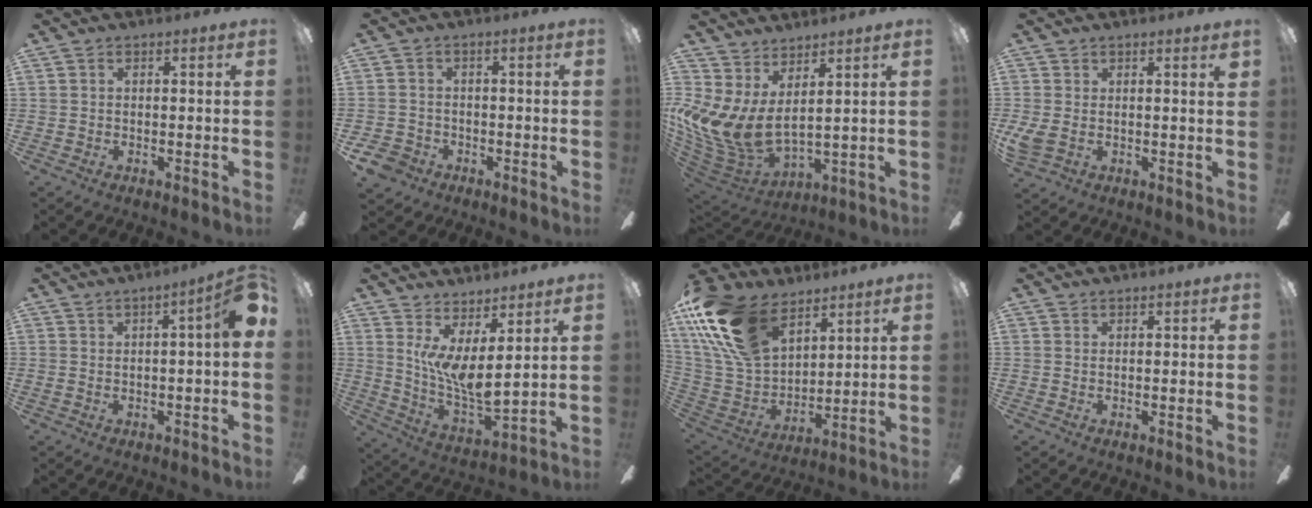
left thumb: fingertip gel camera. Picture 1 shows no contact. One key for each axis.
{"total": 5.0, "fx": -2.7, "fy": 3.9, "fz": 1.3, "tx": -0.048, "ty": 0.012, "tz": -0.055}
{"total": 11.6, "fx": 2.2, "fy": 6.4, "fz": 9.4, "tx": -0.225, "ty": -0.044, "tz": 0.046}
{"total": 4.3, "fx": 1.3, "fy": 2.0, "fz": 3.6, "tx": -0.058, "ty": -0.010, "tz": 0.024}
{"total": 6.1, "fx": 1.0, "fy": 0.8, "fz": 5.9, "tx": -0.090, "ty": -0.003, "tz": 0.016}
{"total": 9.3, "fx": 5.4, "fy": 2.4, "fz": 7.2, "tx": -0.160, "ty": -0.059, "tz": 0.100}
{"total": 21.8, "fx": 12.7, "fy": 12.5, "fz": 12.6, "tx": -0.300, "ty": -0.048, "tz": 0.234}
{"total": 0.0}